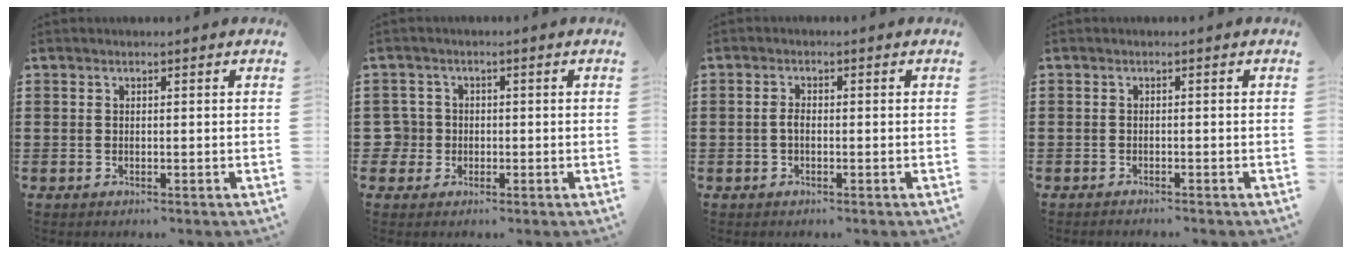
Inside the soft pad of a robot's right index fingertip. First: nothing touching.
{"total": 3.2, "force": [-0.5, 3.1, 0.6], "torque": [-0.040, 0.001, -0.018]}
{"total": 1.5, "force": [-0.4, 0.7, 1.3], "torque": [-0.033, -0.002, -0.010]}
{"total": 0.8, "force": [-0.8, 0.0, -0.1], "torque": [-0.001, 0.002, -0.018]}